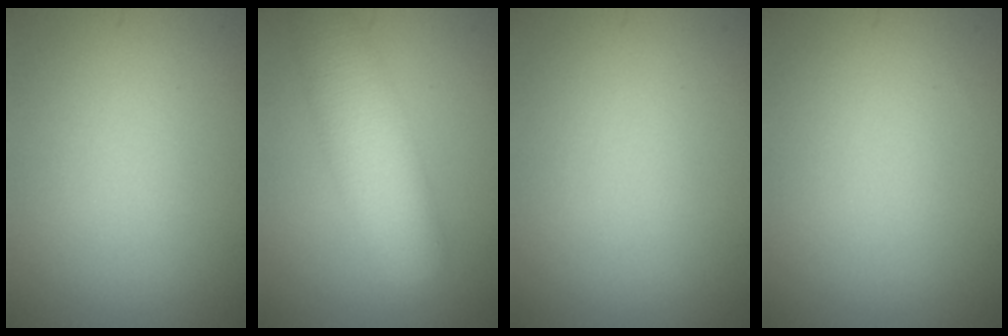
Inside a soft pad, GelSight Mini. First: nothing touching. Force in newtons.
{"total": 5.9, "press": 5.9, "slide": 0.3}
{"total": 0.0}
{"total": 0.0}